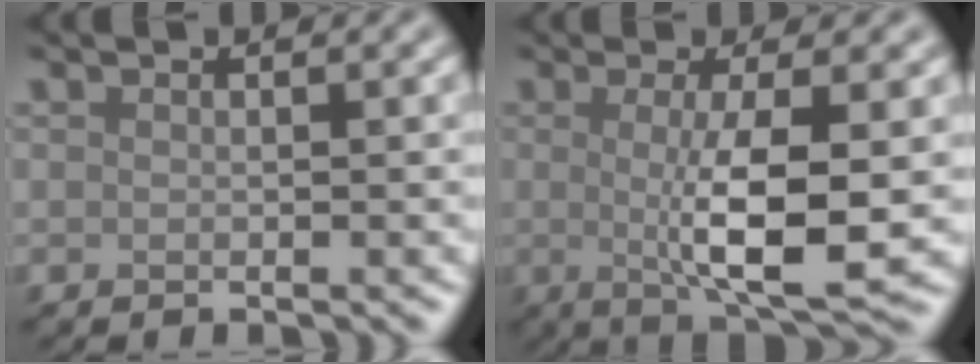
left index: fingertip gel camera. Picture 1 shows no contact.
{"total": 6.5, "force": [-0.3, 1.3, 6.4], "torque": [-0.105, -0.010, -0.002]}